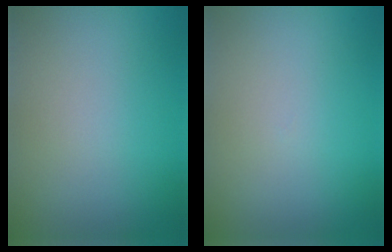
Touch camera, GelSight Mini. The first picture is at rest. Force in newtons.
{"total": 0.0}